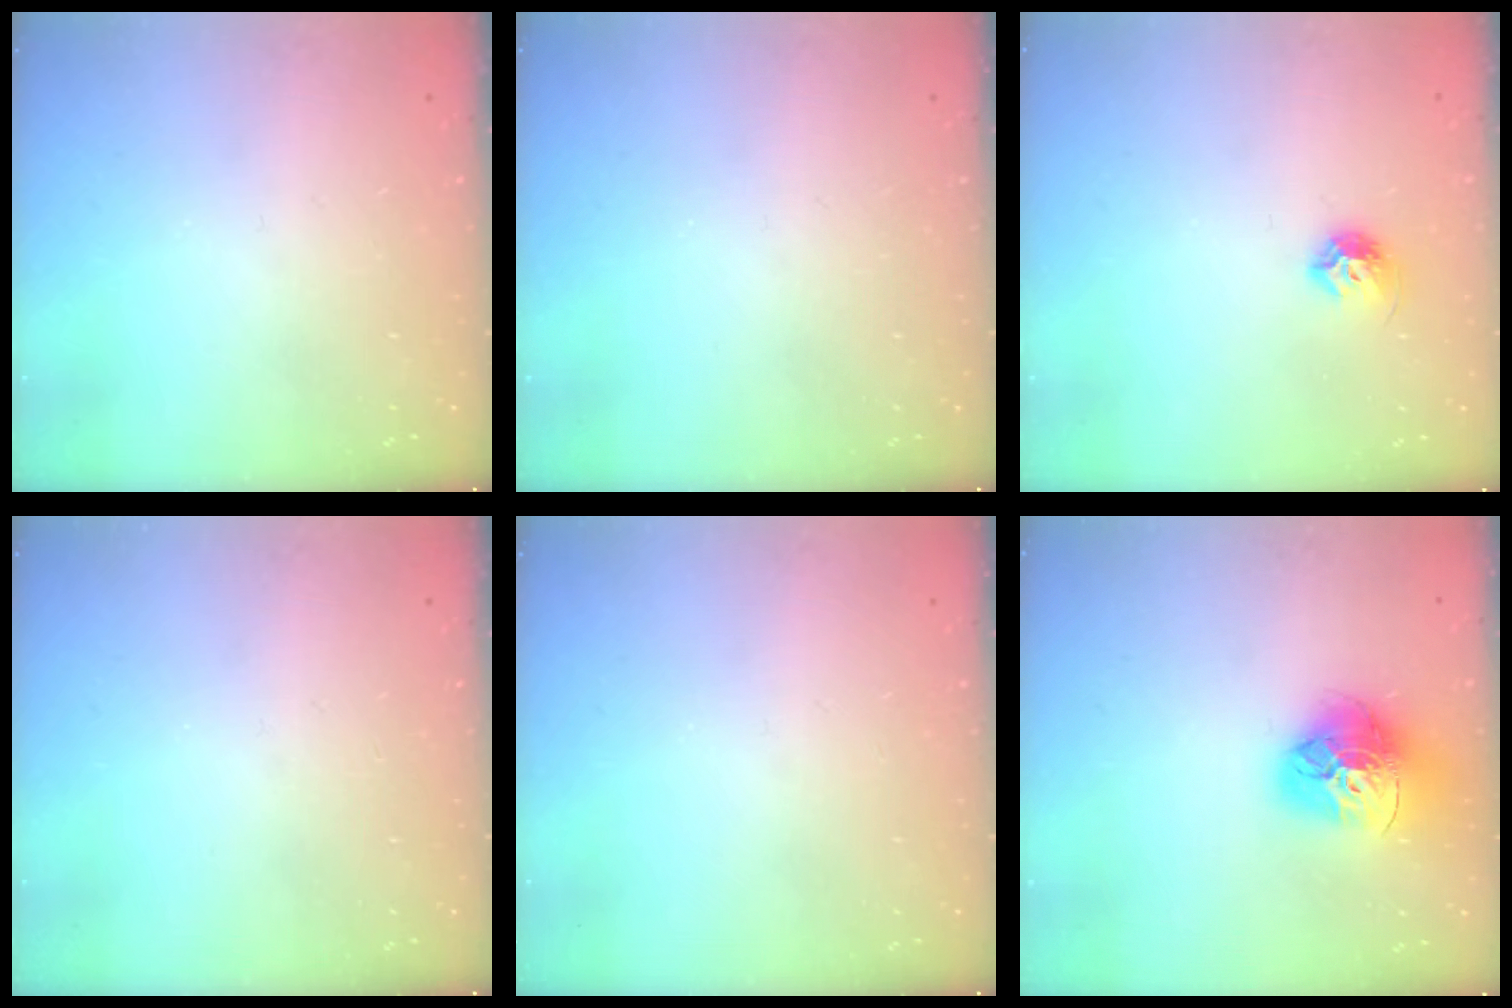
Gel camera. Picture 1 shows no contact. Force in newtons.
{"total": 0.0}
{"total": 7.0, "press": 7.0, "slide": 0.8}
{"total": 0.0}
{"total": 0.0}
{"total": 18.0, "press": 17.9, "slide": 1.8}